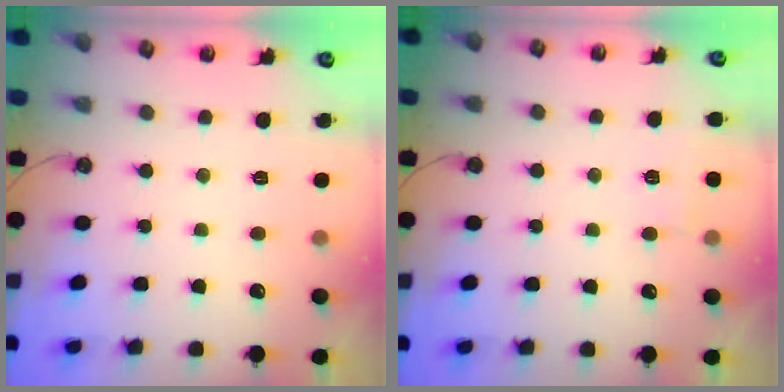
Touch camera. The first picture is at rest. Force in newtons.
{"total": 2.6, "press": 2.4, "slide": 0.9}